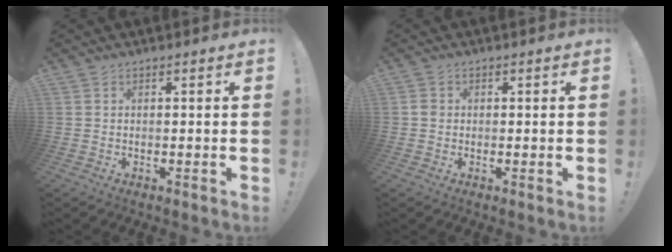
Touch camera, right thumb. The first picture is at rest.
{"total": 1.7, "force": [-0.2, 1.5, 0.8], "torque": [-0.012, 0.004, -0.004]}